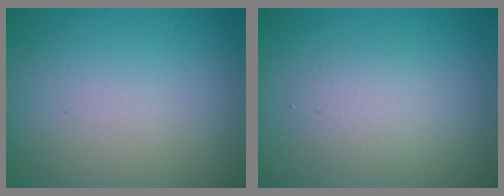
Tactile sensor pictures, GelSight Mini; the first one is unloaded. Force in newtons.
{"total": 2.2, "press": 2.2, "slide": 0.1}